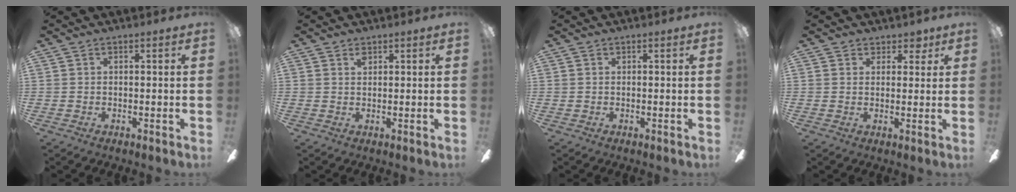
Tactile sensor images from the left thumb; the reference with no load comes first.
{"total": 1.4, "force": [1.2, 0.6, 0.6], "torque": [-0.005, -0.003, 0.020]}
{"total": 0.0}
{"total": 3.8, "force": [2.5, 2.8, 0.8], "torque": [-0.001, -0.005, 0.042]}